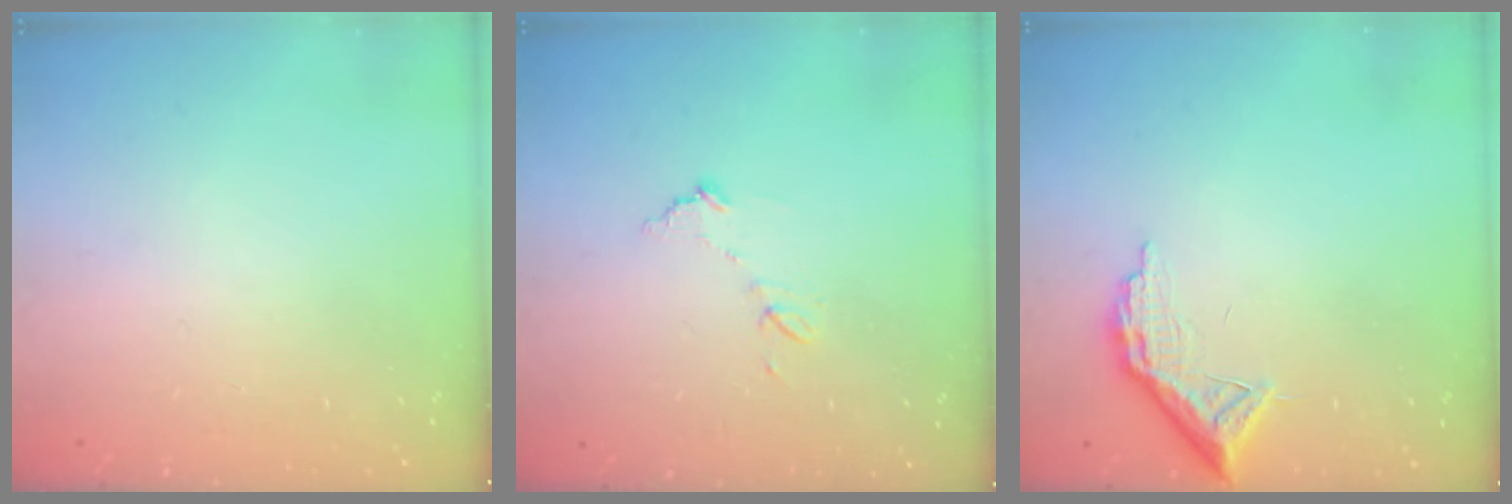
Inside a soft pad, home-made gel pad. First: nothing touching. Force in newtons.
{"total": 7.6, "press": 7.6, "slide": 0.4}
{"total": 10.3, "press": 10.3, "slide": 0.6}